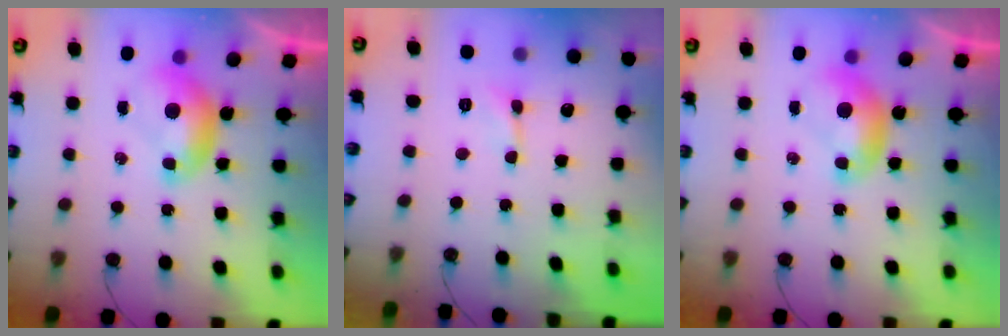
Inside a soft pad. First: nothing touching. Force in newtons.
{"total": 0.8, "press": 0.8, "slide": 0.2}
{"total": 0.0}